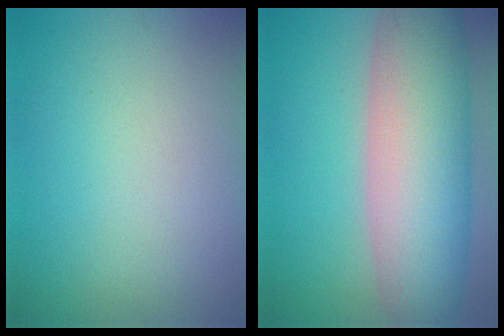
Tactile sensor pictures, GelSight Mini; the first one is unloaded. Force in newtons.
{"total": 11.3, "press": 11.3, "slide": 0.4}